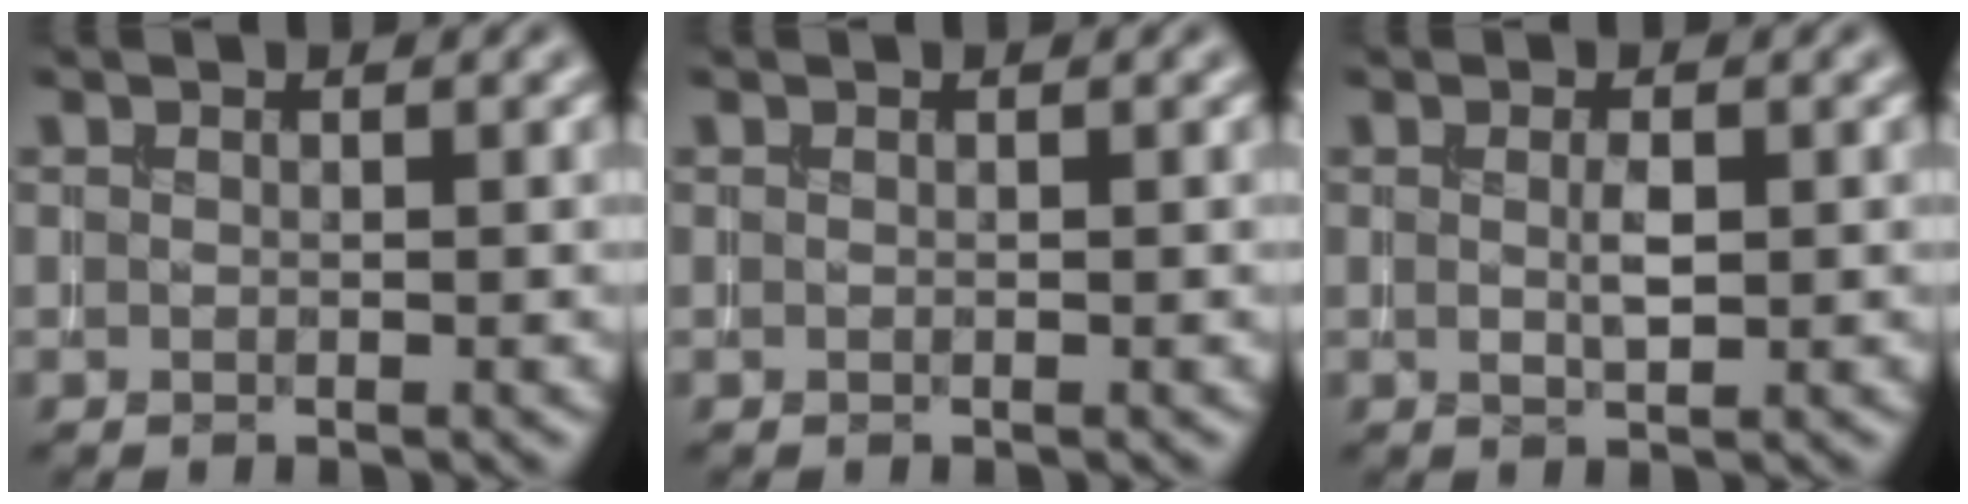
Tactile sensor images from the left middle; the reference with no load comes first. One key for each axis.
{"total": 0.0}
{"total": 1.4, "fx": 0.1, "fy": 0.3, "fz": 1.3, "tx": -0.028, "ty": 0.000, "tz": 0.005}